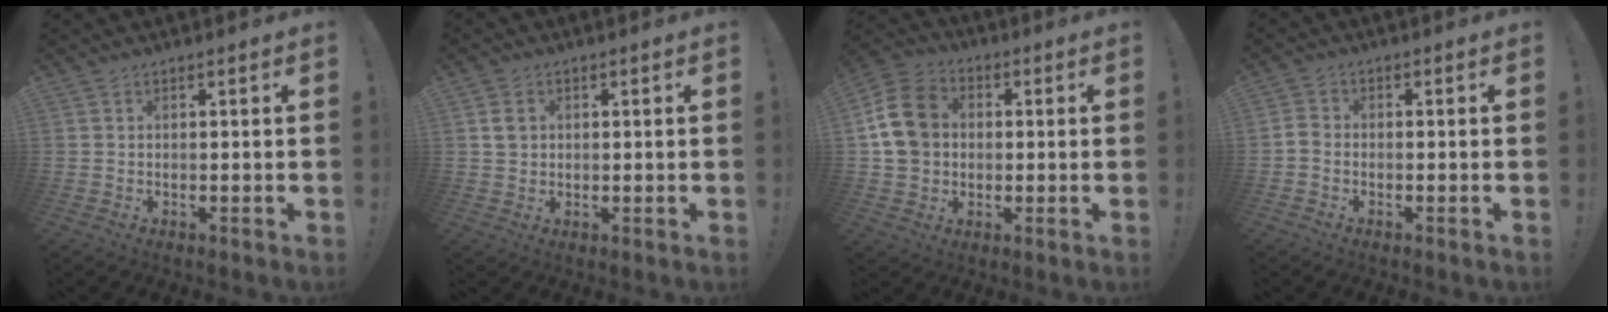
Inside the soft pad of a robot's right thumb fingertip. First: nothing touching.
{"total": 3.5, "force": [0.9, 2.9, 1.7], "torque": [-0.019, 0.003, 0.017]}
{"total": 13.8, "force": [1.7, 11.6, 7.3], "torque": [-0.120, 0.012, 0.038]}
{"total": 2.5, "force": [-1.1, 1.6, 1.6], "torque": [-0.025, 0.011, -0.018]}